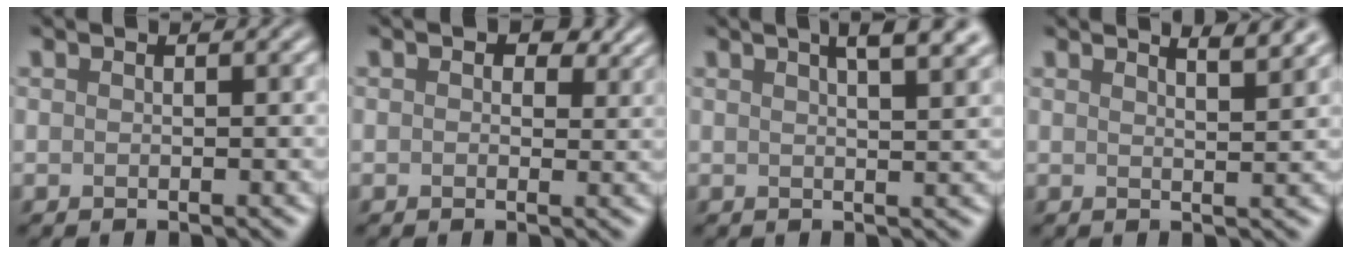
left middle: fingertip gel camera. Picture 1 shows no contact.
{"total": 3.1, "force": [1.4, 1.8, 2.1], "torque": [-0.025, 0.001, 0.017]}
{"total": 7.2, "force": [4.1, 2.9, 5.1], "torque": [-0.024, 0.045, 0.027]}
{"total": 4.5, "force": [3.5, 1.3, 2.6], "torque": [-0.002, 0.024, 0.016]}